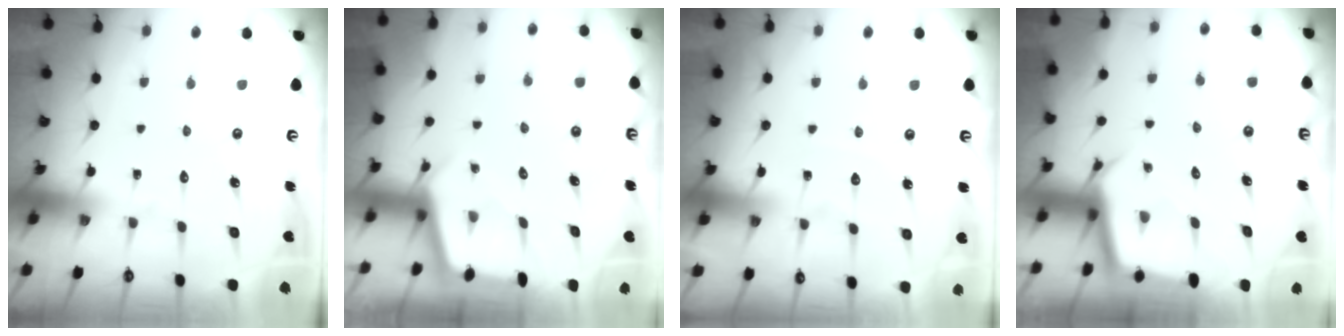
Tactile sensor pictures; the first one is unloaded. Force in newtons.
{"total": 2.4, "press": 2.4, "slide": 0.3}
{"total": 4.6, "press": 4.6, "slide": 0.6}
{"total": 2.8, "press": 2.8, "slide": 0.0}